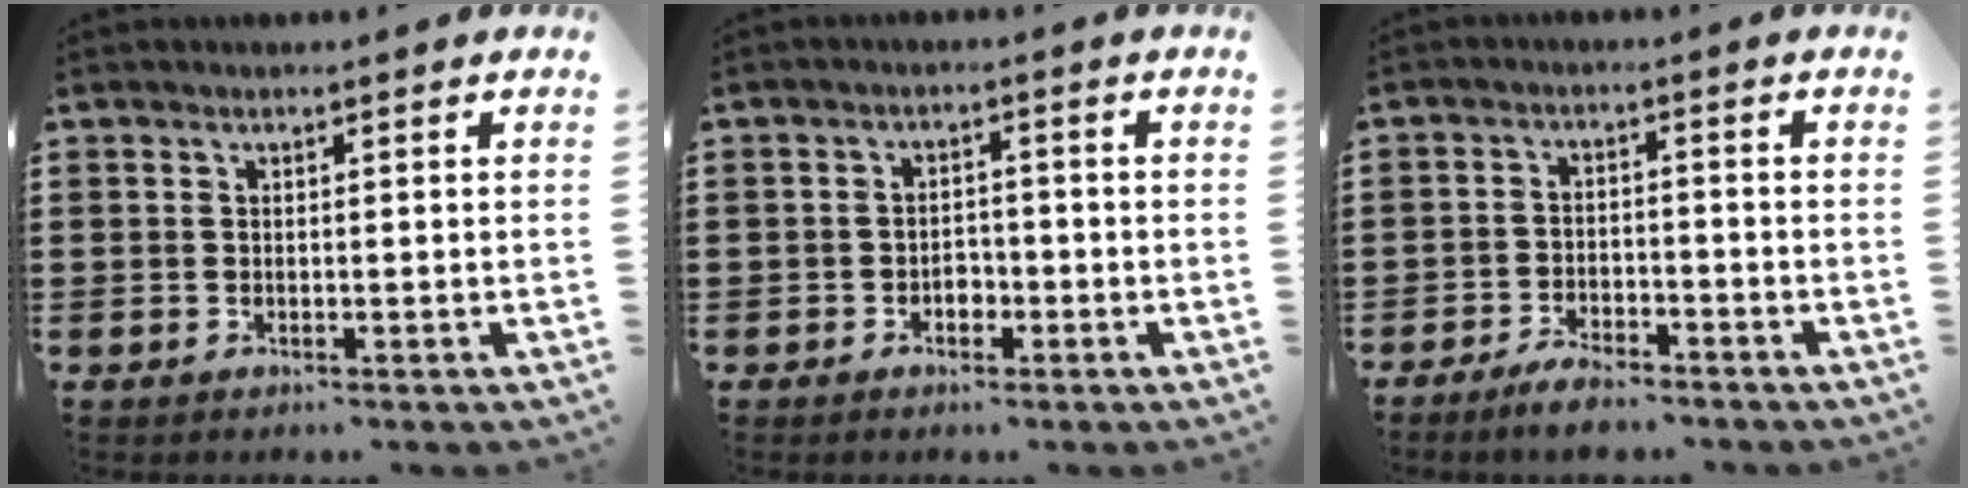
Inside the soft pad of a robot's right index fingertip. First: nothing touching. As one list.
[{"total": 2.3, "force": [-1.1, 1.5, 1.3], "torque": [-0.028, 0.001, -0.021]}, {"total": 3.6, "force": [-3.5, 0.7, 0.9], "torque": [-0.018, 0.007, -0.068]}]